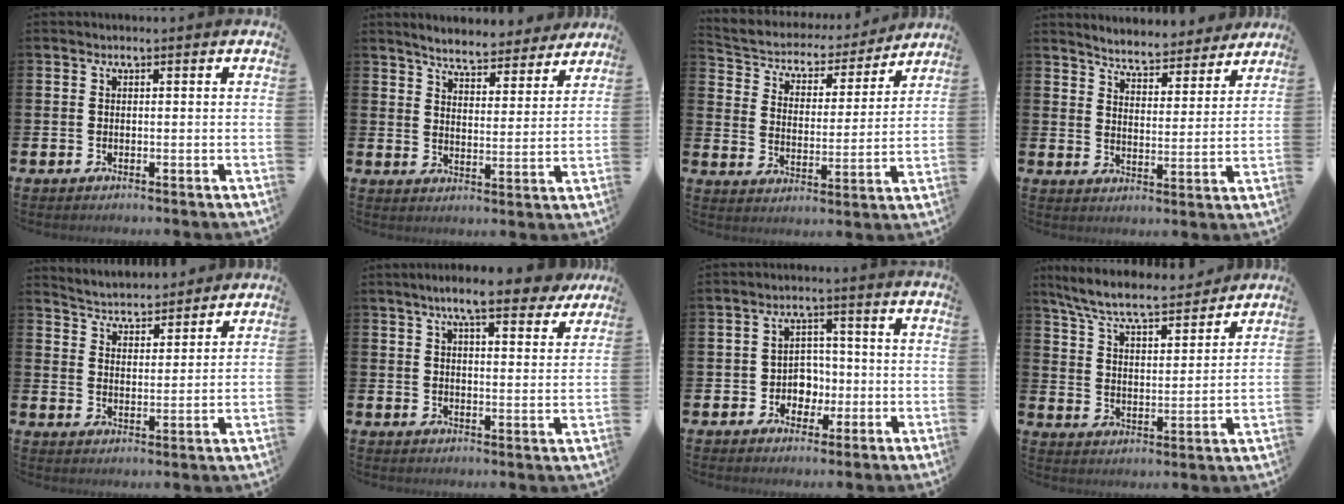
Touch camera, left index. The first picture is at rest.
{"total": 5.5, "force": [5.4, 0.9, 0.8], "torque": [-0.030, -0.037, 0.091]}
{"total": 4.8, "force": [4.3, 2.2, 0.4], "torque": [-0.037, -0.039, 0.067]}
{"total": 5.2, "force": [5.2, 0.8, 0.4], "torque": [-0.022, -0.041, 0.086]}
{"total": 4.5, "force": [4.4, 0.9, -0.3], "torque": [-0.013, -0.031, 0.077]}
{"total": 8.5, "force": [7.2, 1.7, 4.2], "torque": [-0.069, -0.028, 0.124]}
{"total": 3.9, "force": [-1.1, 3.5, 1.3], "torque": [-0.023, 0.003, -0.030]}
{"total": 7.8, "force": [7.2, 1.2, 2.8], "torque": [-0.082, -0.046, 0.125]}